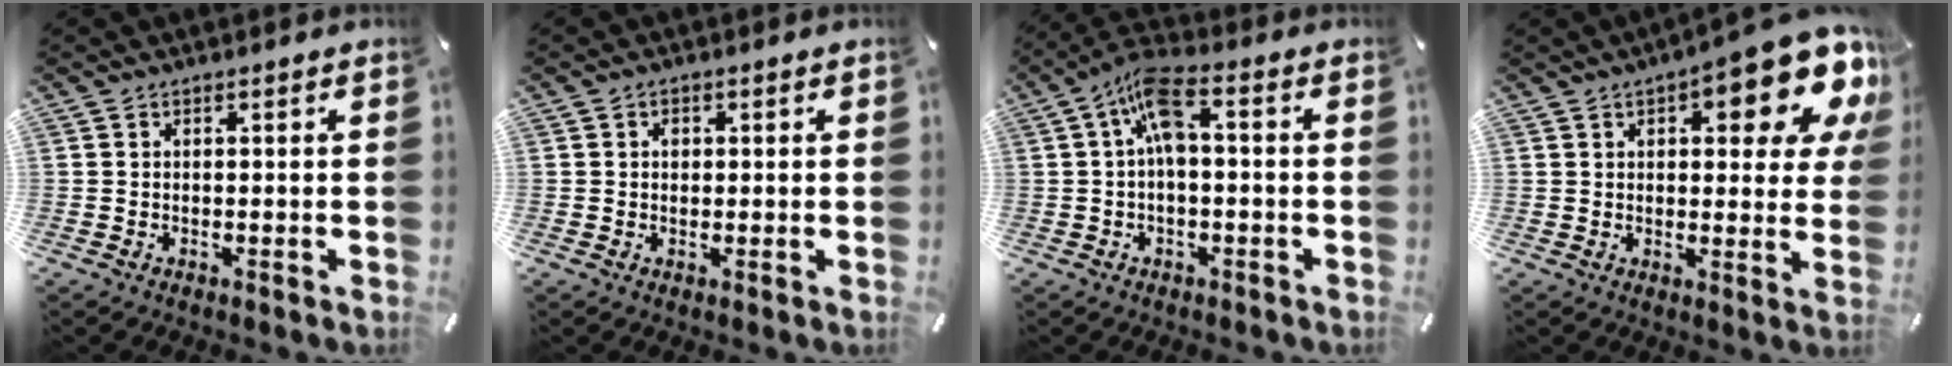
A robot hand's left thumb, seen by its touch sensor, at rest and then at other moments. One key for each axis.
{"total": 1.3, "fx": 0.2, "fy": 1.2, "fz": 0.6, "tx": 0.003, "ty": 0.000, "tz": -0.001}
{"total": 8.5, "fx": 0.9, "fy": 3.6, "fz": 7.7, "tx": -0.155, "ty": 0.003, "tz": 0.015}
{"total": 17.0, "fx": 8.6, "fy": 6.1, "fz": 13.3, "tx": -0.168, "ty": -0.053, "tz": 0.137}